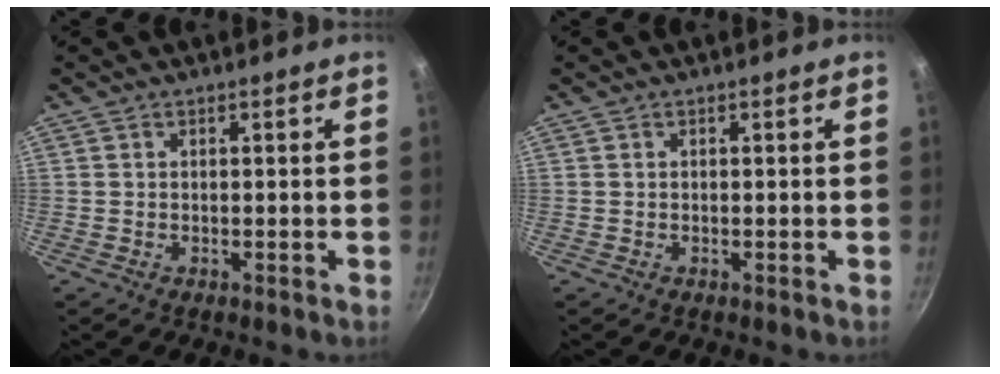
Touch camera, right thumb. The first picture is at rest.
{"total": 0.0}